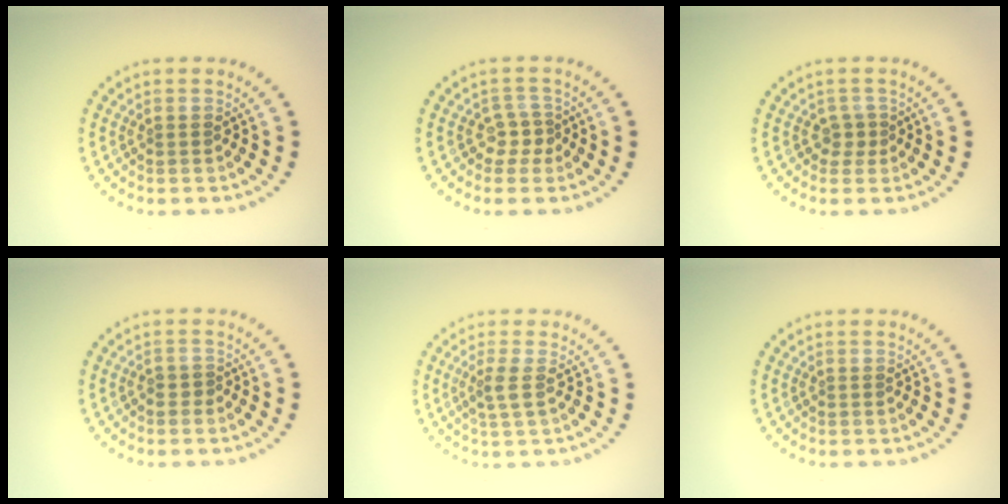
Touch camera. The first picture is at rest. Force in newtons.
{"total": 1.9, "press": 1.4, "slide": 1.2}
{"total": 1.2, "press": 1.0, "slide": 0.6}
{"total": 0.8, "press": 0.4, "slide": 0.7}
{"total": 1.7, "press": 1.3, "slide": 1.1}
{"total": 0.0}